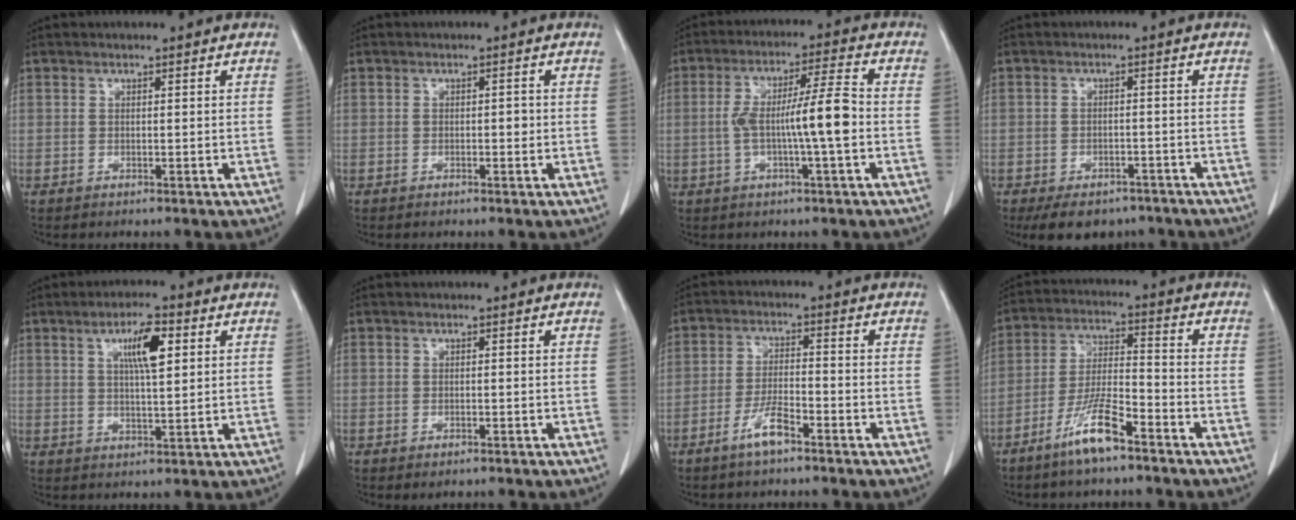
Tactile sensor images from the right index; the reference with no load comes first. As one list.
[{"total": 1.0, "force": [-0.1, 0.5, 0.8], "torque": [-0.012, 0.003, 0.002]}, {"total": 9.3, "force": [-1.3, 0.2, 9.2], "torque": [-0.172, 0.017, -0.022]}, {"total": 9.0, "force": [-6.8, 4.9, 3.2], "torque": [-0.042, -0.001, -0.093]}, {"total": 6.8, "force": [2.6, 1.3, 6.1], "torque": [-0.107, 0.003, 0.044]}, {"total": 0.7, "force": [-0.4, 0.3, 0.6], "torque": [-0.008, -0.002, 0.001]}, {"total": 5.0, "force": [-3.3, 0.9, 3.7], "torque": [-0.076, -0.001, -0.060]}, {"total": 9.0, "force": [-6.0, 1.2, 6.6], "torque": [-0.135, -0.011, -0.114]}]